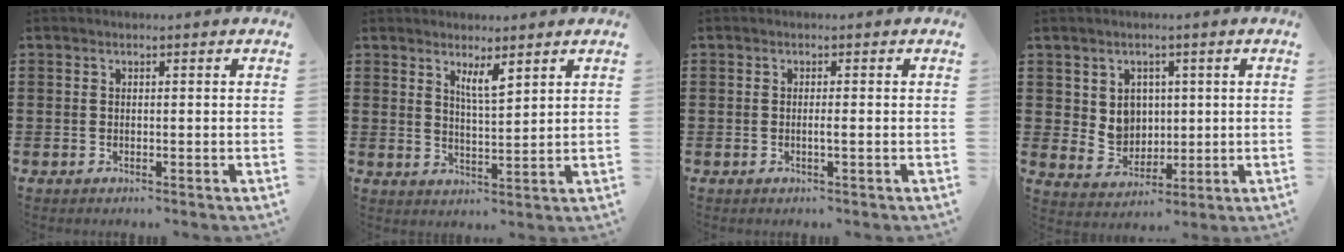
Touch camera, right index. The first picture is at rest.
{"total": 3.5, "force": [2.4, 0.6, 2.5], "torque": [-0.054, 0.004, 0.042]}
{"total": 0.9, "force": [-0.3, -0.1, 0.8], "torque": [-0.014, -0.003, -0.006]}
{"total": 4.7, "force": [1.7, 4.1, 1.6], "torque": [-0.034, 0.000, 0.027]}